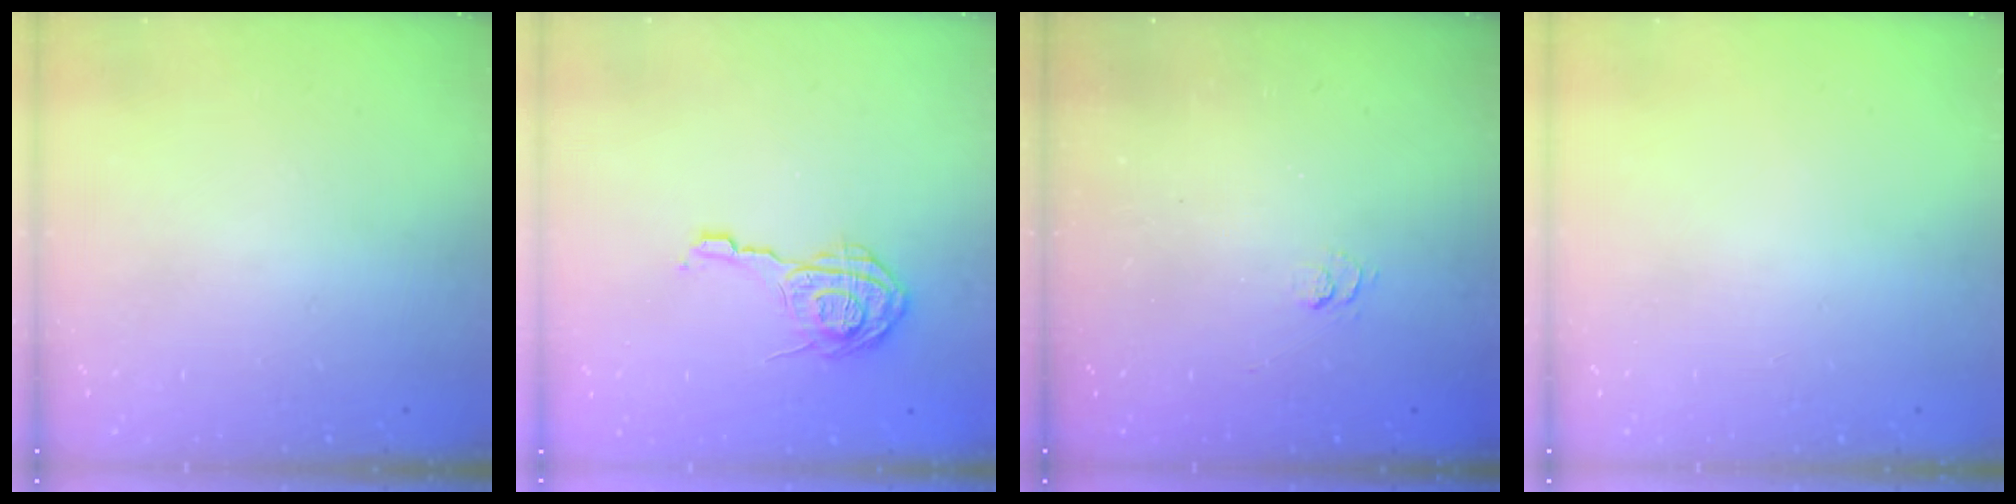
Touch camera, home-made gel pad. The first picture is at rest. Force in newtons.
{"total": 12.7, "press": 12.7, "slide": 1.0}
{"total": 2.7, "press": 2.2, "slide": 1.5}
{"total": 0.0}